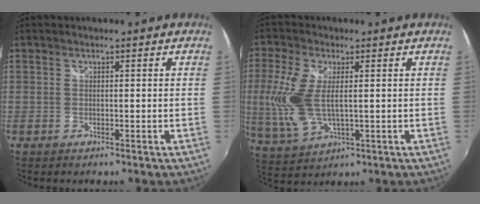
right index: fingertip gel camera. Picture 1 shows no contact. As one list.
[{"total": 11.1, "force": [1.0, 5.0, 9.8], "torque": [-0.220, 0.001, 0.030]}]